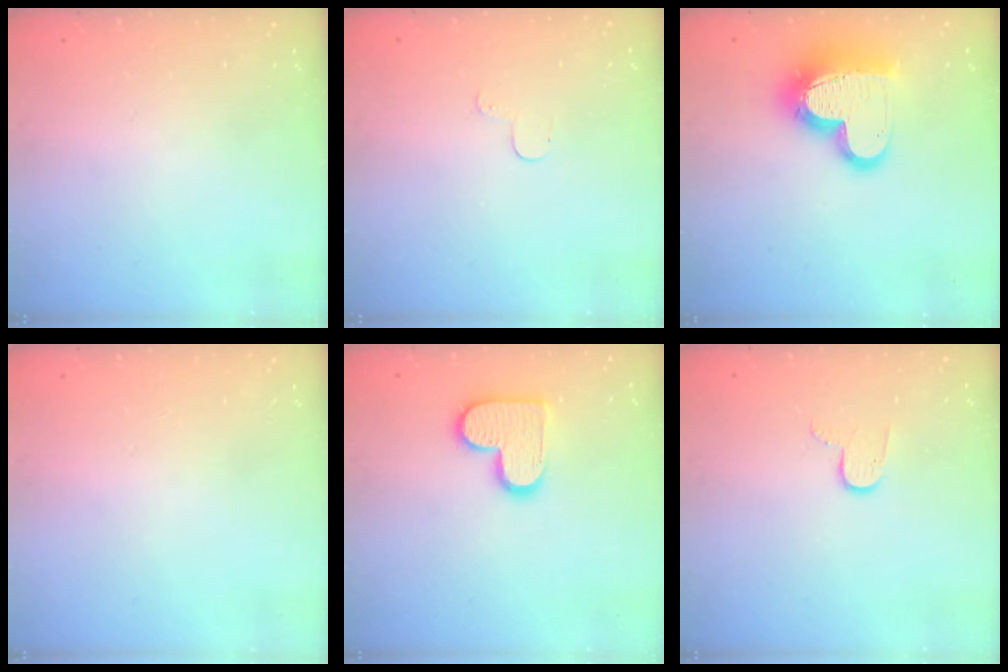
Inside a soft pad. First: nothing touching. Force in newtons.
{"total": 2.9, "press": 2.9, "slide": 0.3}
{"total": 17.4, "press": 17.4, "slide": 1.3}
{"total": 0.6, "press": 0.6, "slide": 0.2}
{"total": 13.1, "press": 13.1, "slide": 0.8}
{"total": 5.6, "press": 5.6, "slide": 0.4}